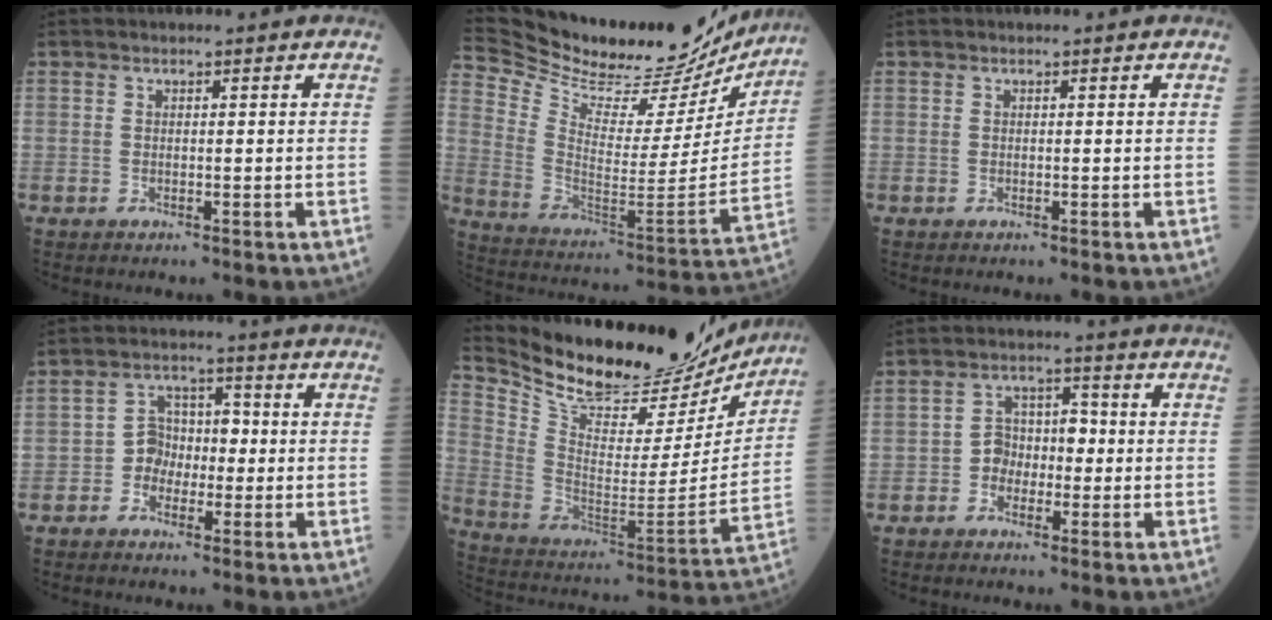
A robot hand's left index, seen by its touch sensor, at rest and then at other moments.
{"total": 29.7, "force": [26.8, 6.6, 10.9], "torque": [-0.202, -0.049, 0.385]}
{"total": 0.0}
{"total": 4.5, "force": [-1.1, 3.8, 2.1], "torque": [-0.034, 0.014, -0.029]}
{"total": 24.3, "force": [22.1, 6.1, 7.8], "torque": [-0.151, -0.040, 0.337]}
{"total": 4.4, "force": [-1.1, 3.4, 2.5], "torque": [-0.041, 0.018, -0.028]}